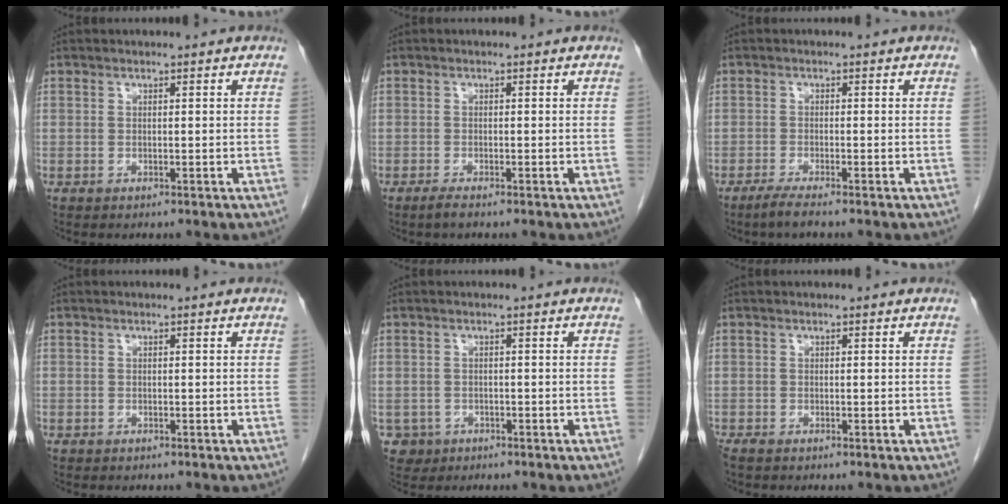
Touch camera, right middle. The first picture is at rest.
{"total": 1.3, "force": [-1.0, -0.1, 0.8], "torque": [-0.024, -0.004, -0.021]}
{"total": 2.4, "force": [-1.9, -0.3, 1.4], "torque": [-0.037, -0.006, -0.040]}
{"total": 0.5, "force": [-0.4, 0.3, 0.0], "torque": [-0.006, 0.002, -0.008]}
{"total": 2.9, "force": [-1.5, 2.4, 0.0], "torque": [0.001, 0.009, -0.024]}
{"total": 1.2, "force": [-1.0, 0.3, 0.5], "torque": [-0.016, -0.005, -0.019]}